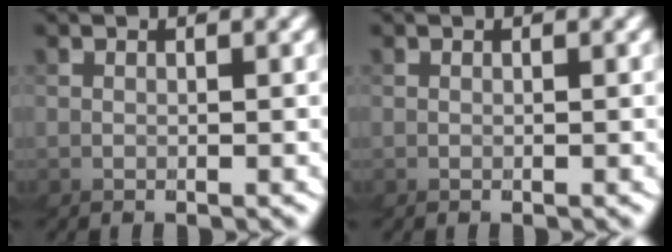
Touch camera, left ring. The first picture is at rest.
{"total": 0.0}